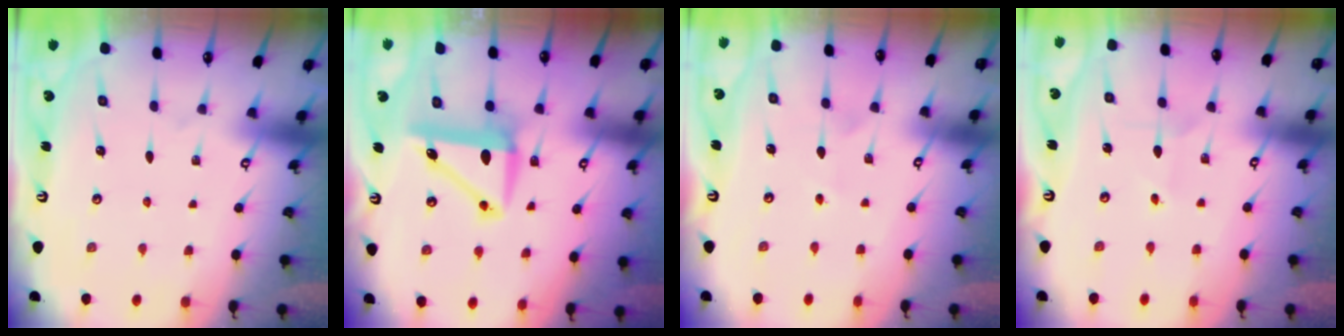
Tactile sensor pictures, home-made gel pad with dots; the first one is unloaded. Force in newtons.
{"total": 8.4, "press": 8.2, "slide": 1.7}
{"total": 2.6, "press": 2.4, "slide": 1.0}
{"total": 1.9, "press": 1.9, "slide": 0.1}